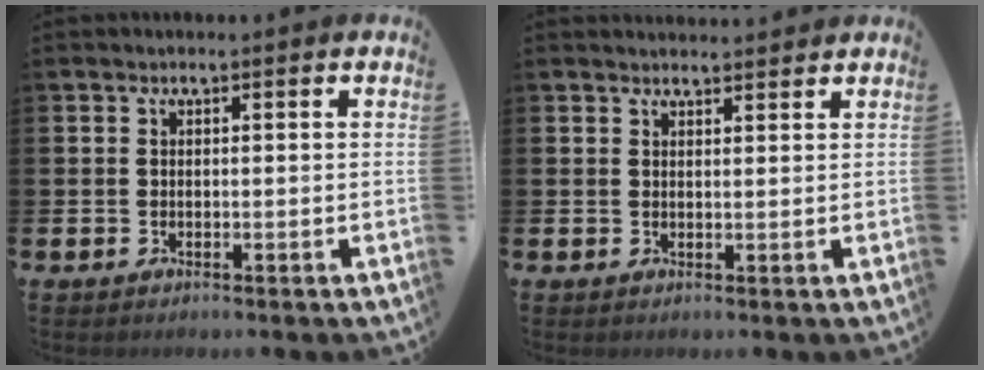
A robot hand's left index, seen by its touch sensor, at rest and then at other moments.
{"total": 1.9, "force": [1.9, 0.2, -0.1], "torque": [0.013, -0.013, 0.032]}